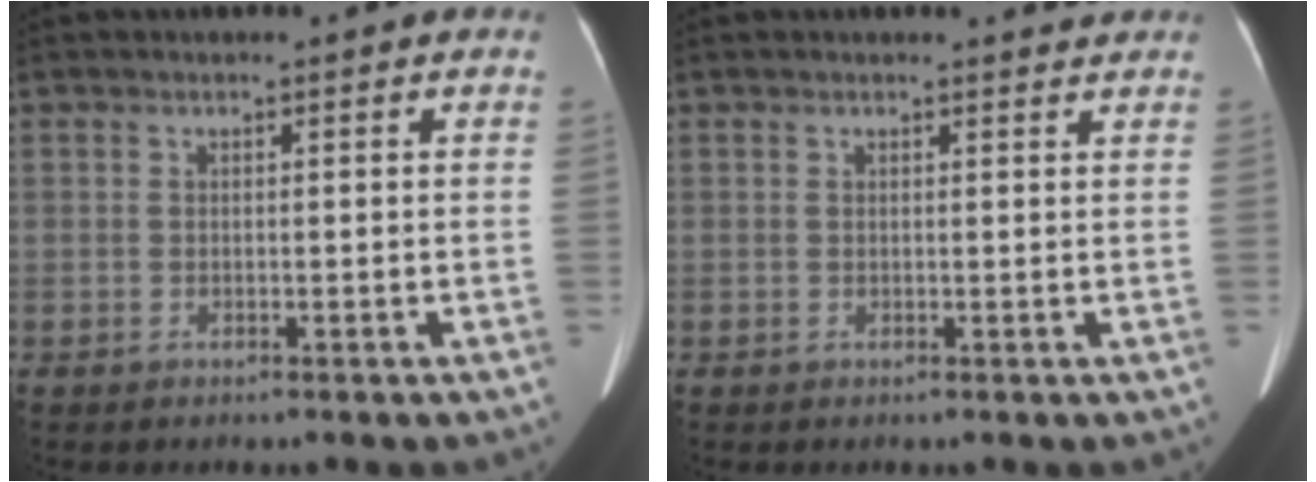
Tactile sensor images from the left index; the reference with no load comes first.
{"total": 1.2, "force": [1.2, 0.0, -0.1], "torque": [-0.009, -0.006, 0.012]}